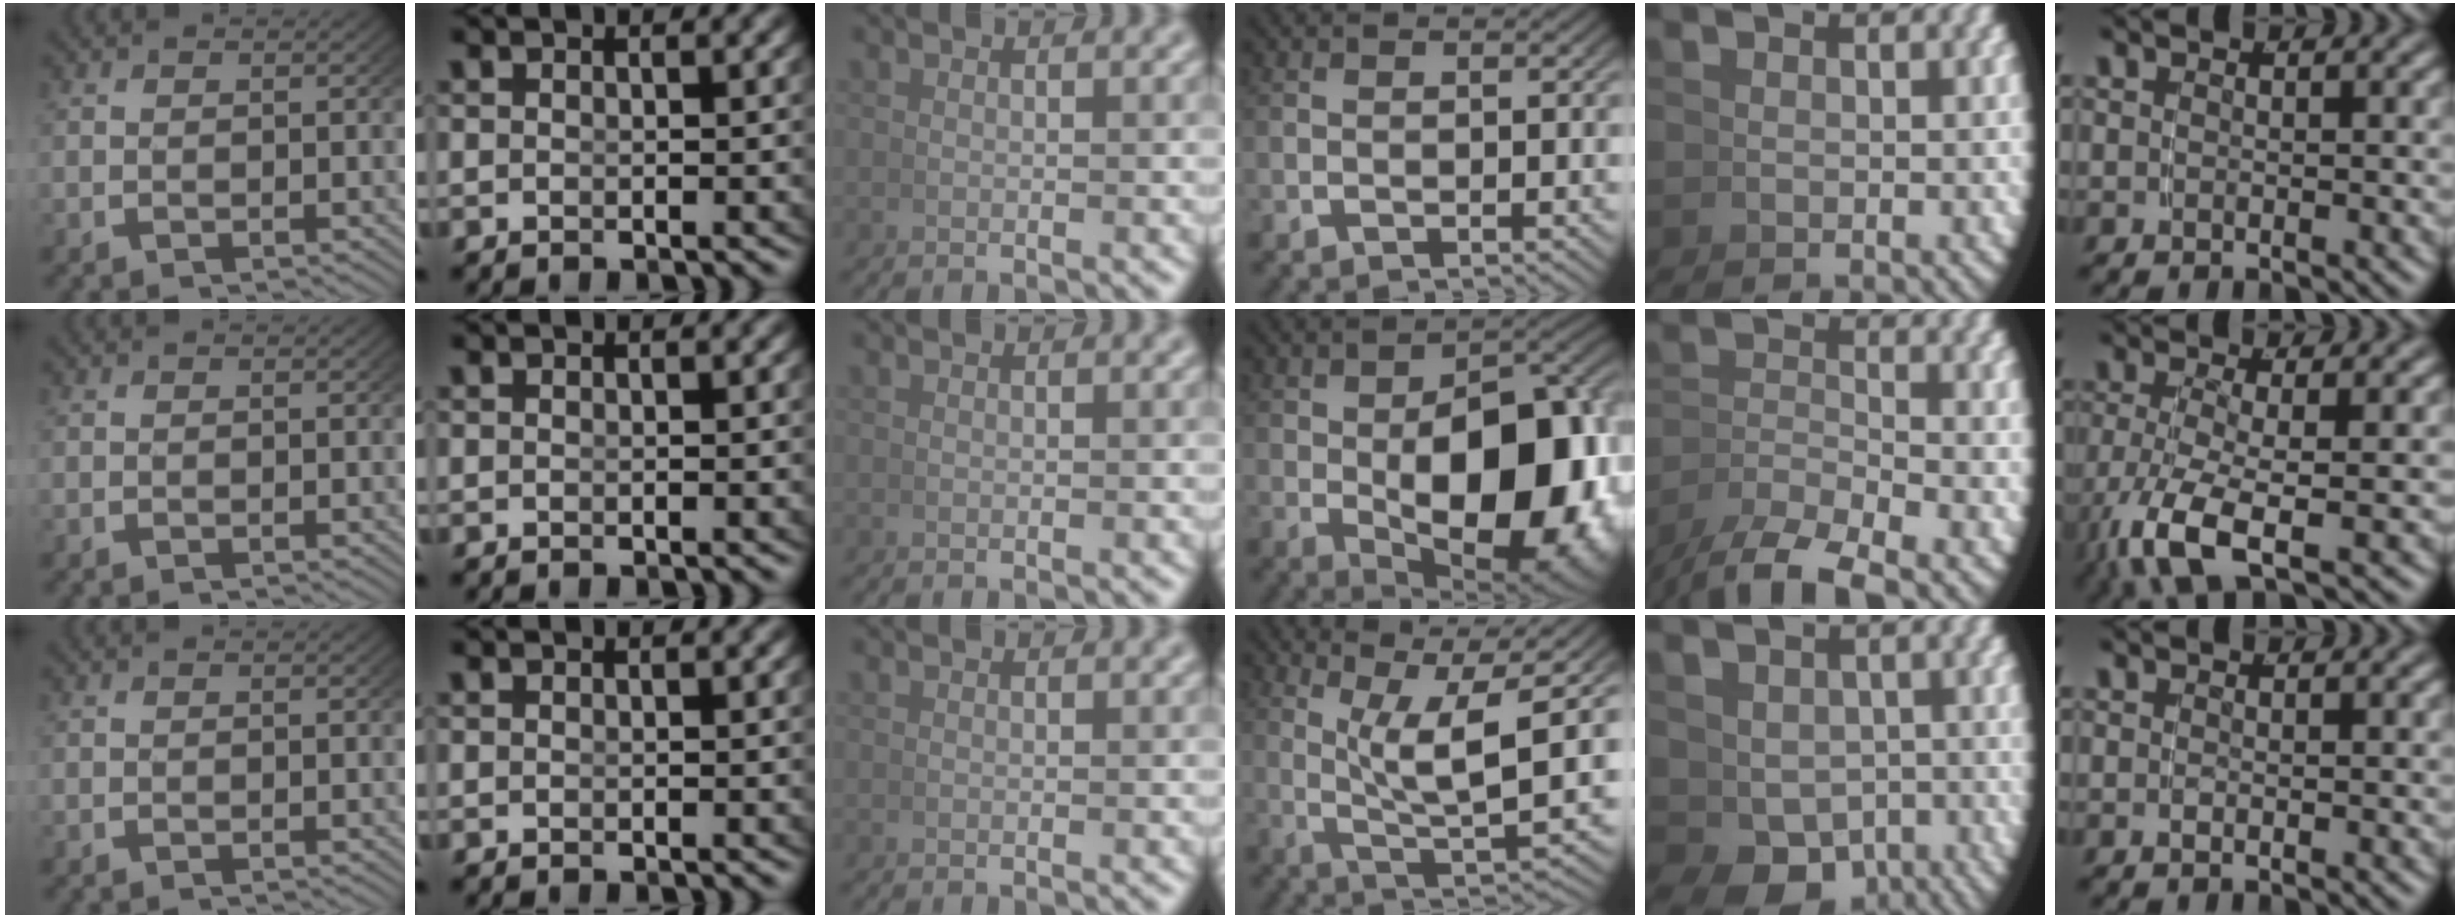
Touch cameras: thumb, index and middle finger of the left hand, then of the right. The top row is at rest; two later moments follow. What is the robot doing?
{"motion": "lift_and_place", "object": "bowl"}